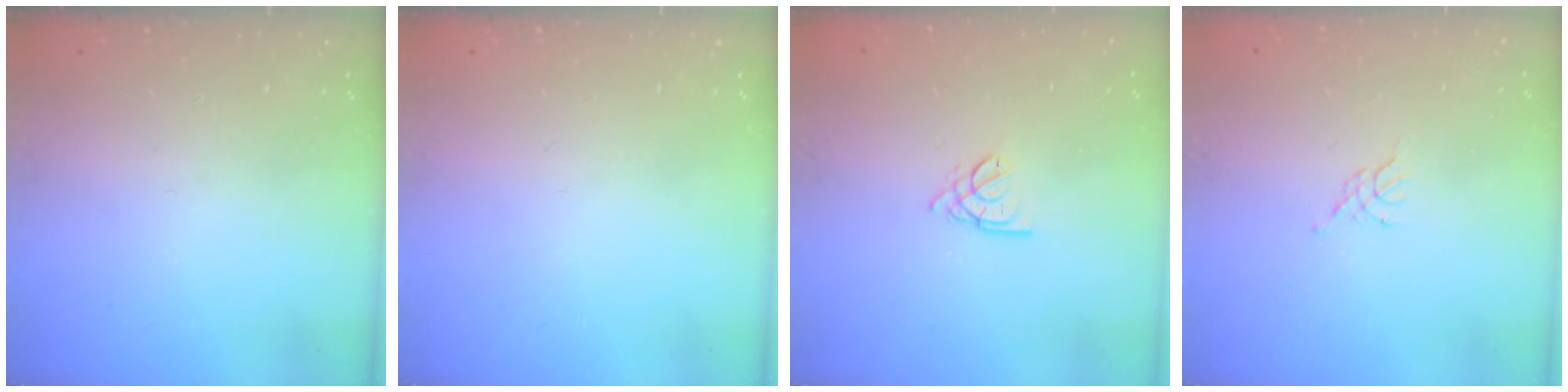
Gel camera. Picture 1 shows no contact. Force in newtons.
{"total": 0.0}
{"total": 2.3, "press": 2.3, "slide": 0.5}
{"total": 2.3, "press": 2.2, "slide": 0.5}